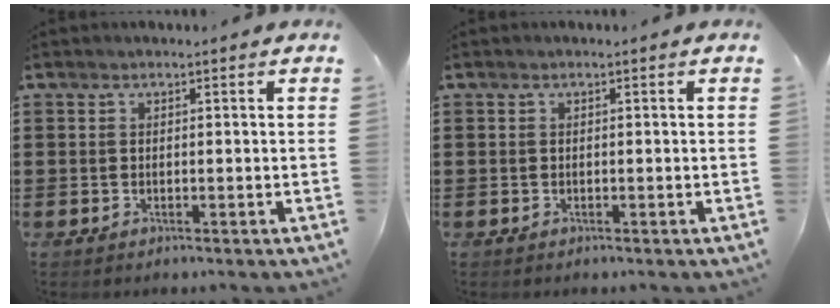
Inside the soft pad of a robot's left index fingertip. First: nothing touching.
{"total": 0.0}